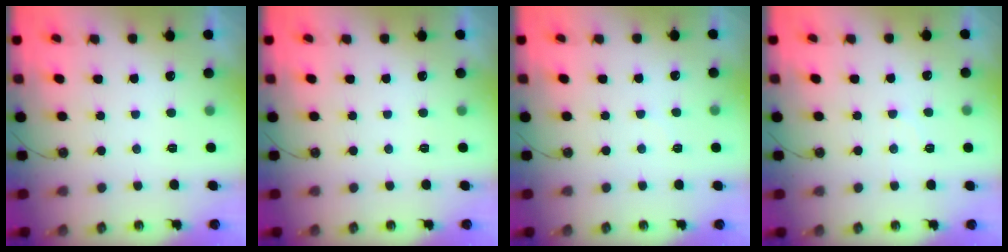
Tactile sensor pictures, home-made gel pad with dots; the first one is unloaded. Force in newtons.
{"total": 0.0}
{"total": 5.4, "press": 5.4, "slide": 0.7}
{"total": 5.1, "press": 5.1, "slide": 0.7}